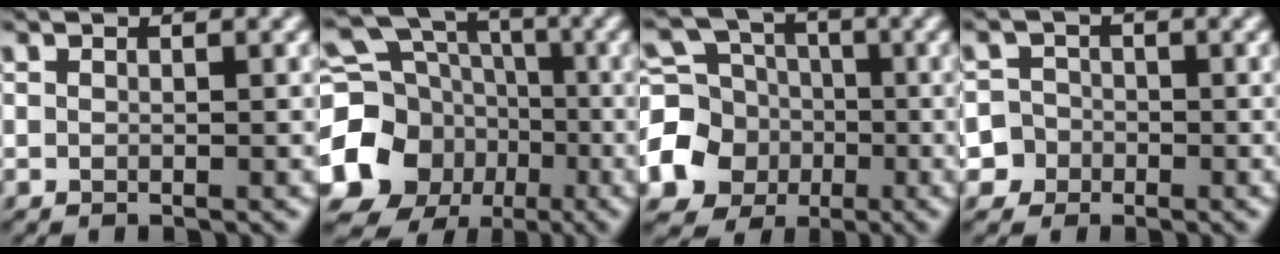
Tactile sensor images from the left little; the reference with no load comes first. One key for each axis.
{"total": 16.7, "fx": -3.9, "fy": 14.6, "fz": 7.0, "tx": -0.165, "ty": -0.014, "tz": -0.100}
{"total": 12.2, "fx": -3.3, "fy": 11.0, "fz": 4.2, "tx": -0.111, "ty": -0.023, "tz": -0.078}
{"total": 4.9, "fx": -2.6, "fy": 4.1, "fz": 0.5, "tx": 0.007, "ty": -0.004, "tz": -0.064}